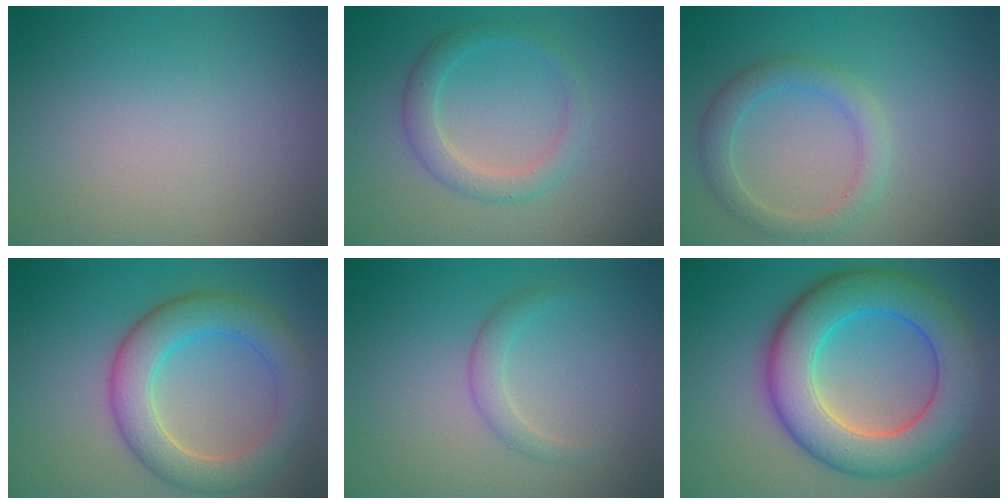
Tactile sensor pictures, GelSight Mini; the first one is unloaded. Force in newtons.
{"total": 2.7, "press": 2.7, "slide": 0.2}
{"total": 2.9, "press": 2.9, "slide": 0.2}
{"total": 6.1, "press": 6.1, "slide": 0.4}
{"total": 1.7, "press": 1.7, "slide": 0.1}
{"total": 9.7, "press": 9.7, "slide": 0.1}